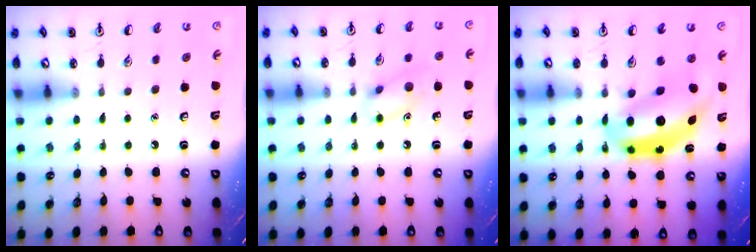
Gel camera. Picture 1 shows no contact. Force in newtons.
{"total": 10.0, "press": 9.9, "slide": 0.8}
{"total": 11.2, "press": 10.7, "slide": 3.2}